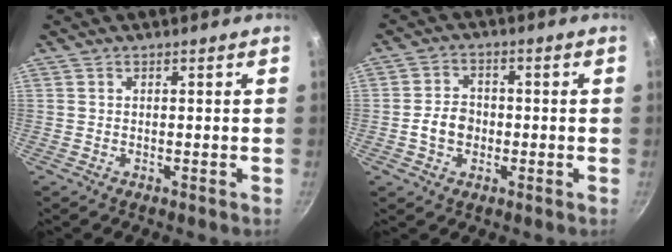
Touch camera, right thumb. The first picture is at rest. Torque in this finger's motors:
{"motor_torque": [0.78, 1.08, 0.60, -0.77, 0.00]}